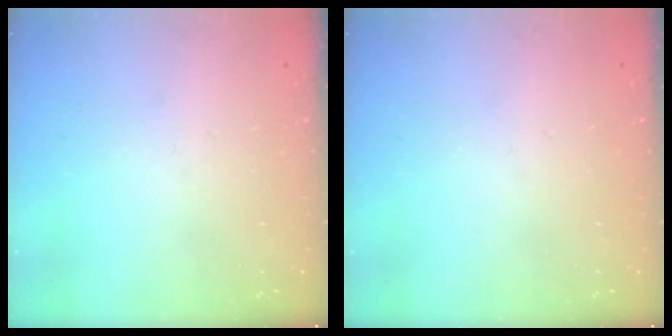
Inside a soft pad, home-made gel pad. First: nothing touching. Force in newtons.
{"total": 0.0}